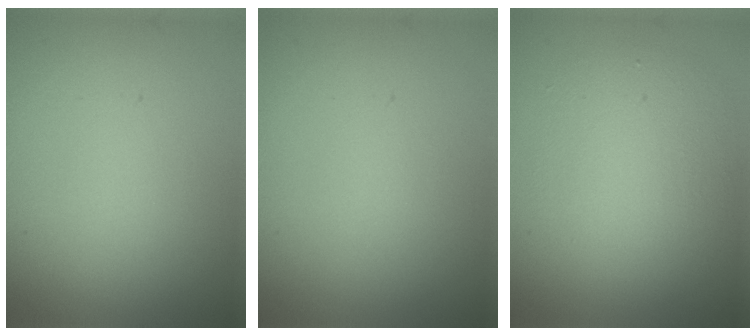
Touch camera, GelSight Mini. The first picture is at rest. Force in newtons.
{"total": 0.0}
{"total": 4.8, "press": 4.8, "slide": 0.3}